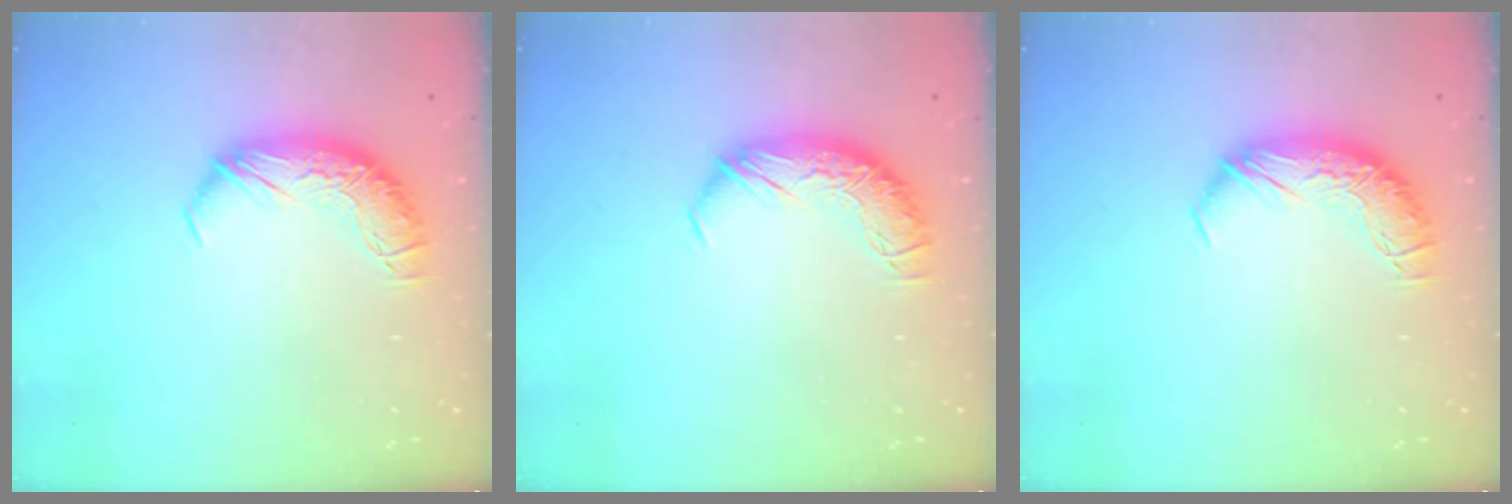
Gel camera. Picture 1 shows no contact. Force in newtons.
{"total": 0.0}
{"total": 0.0}